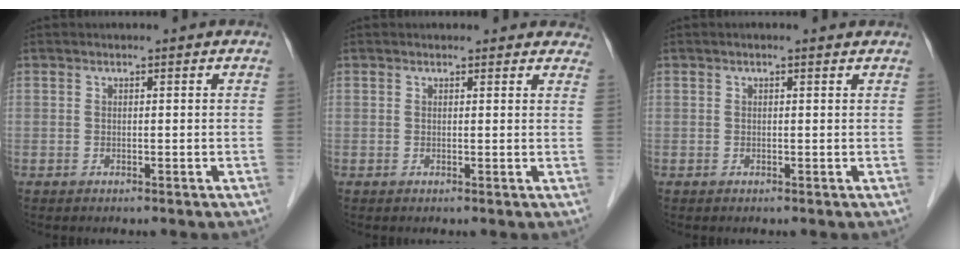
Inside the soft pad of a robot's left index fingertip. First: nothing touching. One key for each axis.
{"total": 6.5, "fx": 6.0, "fy": 2.4, "fz": 1.0, "tx": 0.018, "ty": 0.003, "tz": 0.045}
{"total": 1.2, "fx": 1.0, "fy": 0.3, "fz": 0.6, "tx": -0.014, "ty": 0.010, "tz": 0.011}